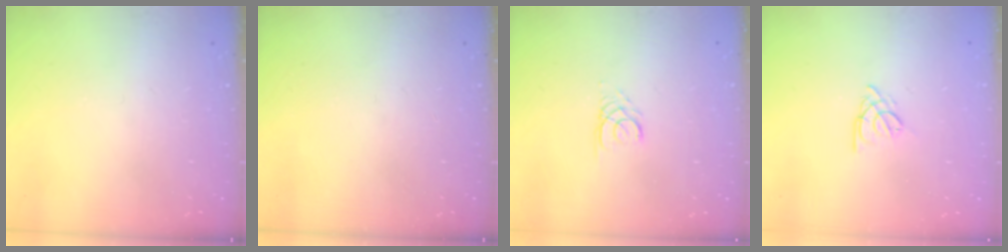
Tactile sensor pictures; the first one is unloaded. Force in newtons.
{"total": 0.0}
{"total": 2.6, "press": 2.6, "slide": 0.3}
{"total": 2.5, "press": 2.5, "slide": 0.7}